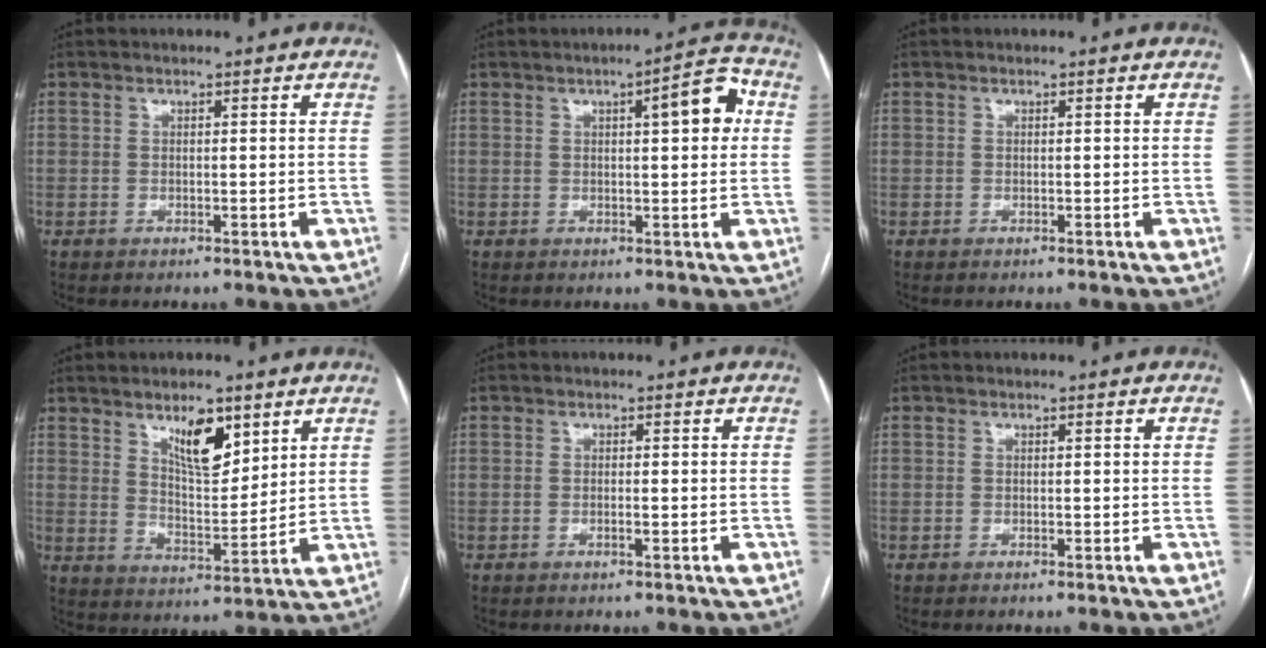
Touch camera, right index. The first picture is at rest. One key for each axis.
{"total": 6.8, "fx": 1.7, "fy": 1.5, "fz": 6.4, "tx": -0.084, "ty": 0.018, "tz": 0.017}
{"total": 0.0}
{"total": 8.5, "fx": 5.0, "fy": 3.0, "fz": 6.2, "tx": -0.108, "ty": -0.005, "tz": 0.093}
{"total": 0.6, "fx": -0.3, "fy": 0.0, "fz": 0.5, "tx": -0.010, "ty": 0.001, "tz": -0.004}
{"total": 0.0}